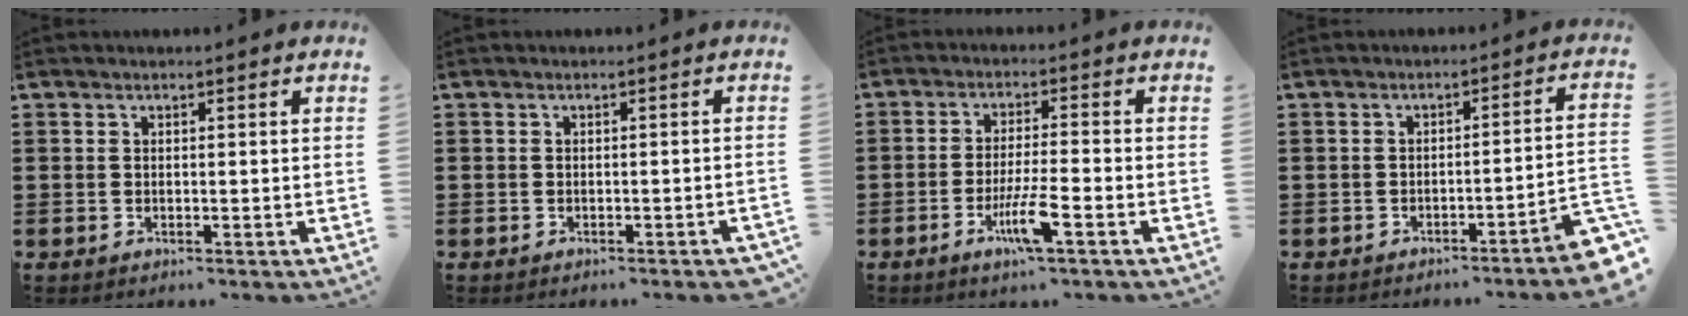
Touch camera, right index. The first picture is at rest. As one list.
[{"total": 0.8, "force": [-0.8, 0.1, 0.2], "torque": [-0.007, -0.004, -0.015]}, {"total": 6.2, "force": [-3.0, 0.4, 5.4], "torque": [-0.108, -0.014, -0.056]}, {"total": 4.0, "force": [-3.0, -0.2, 2.7], "torque": [-0.038, -0.018, -0.058]}]